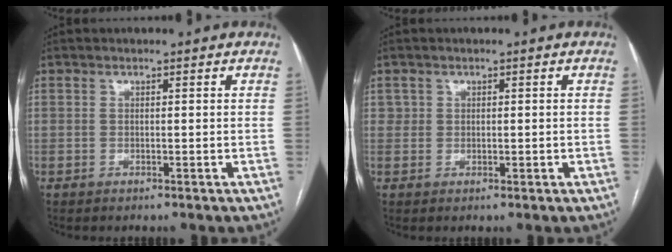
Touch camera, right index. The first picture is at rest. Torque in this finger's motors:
{"motor_torque": [-0.30, 0.66, 0.04, 0.02]}